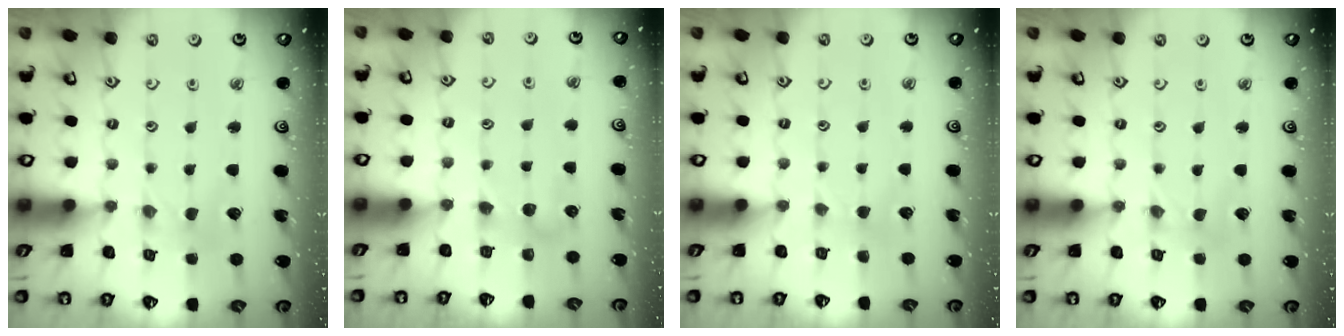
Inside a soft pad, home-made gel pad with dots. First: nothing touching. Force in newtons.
{"total": 5.9, "press": 5.9, "slide": 0.7}
{"total": 2.0, "press": 2.0, "slide": 0.3}
{"total": 0.0}